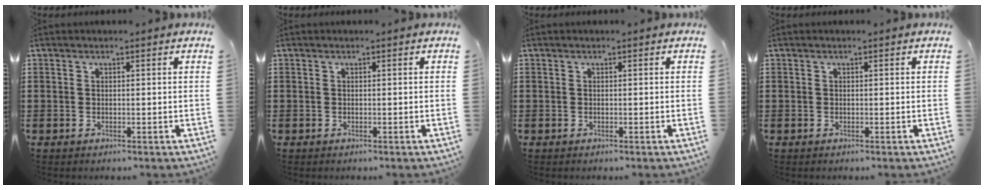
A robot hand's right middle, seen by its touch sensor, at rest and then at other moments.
{"total": 0.0}
{"total": 0.0}
{"total": 0.0}